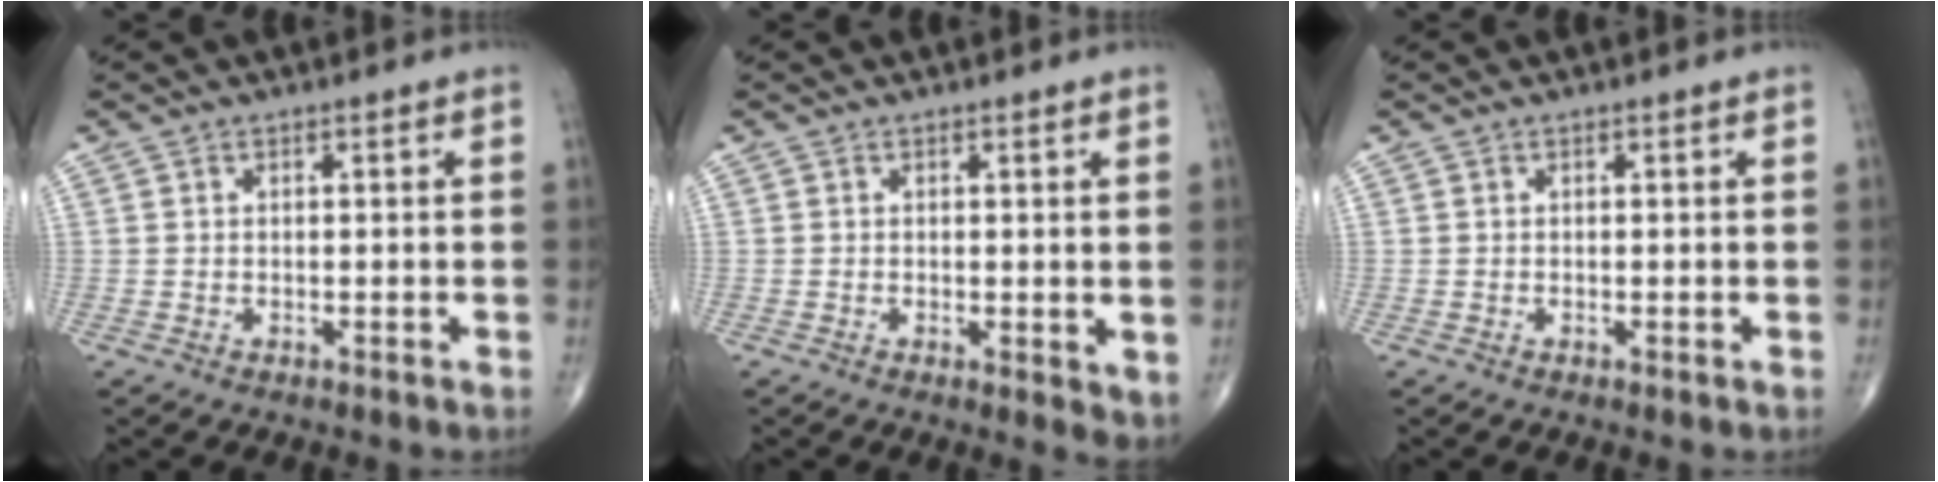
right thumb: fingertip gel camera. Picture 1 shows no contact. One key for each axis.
{"total": 3.2, "fx": 0.1, "fy": 1.4, "fz": 2.9, "tx": -0.036, "ty": -0.012, "tz": 0.000}
{"total": 0.0}